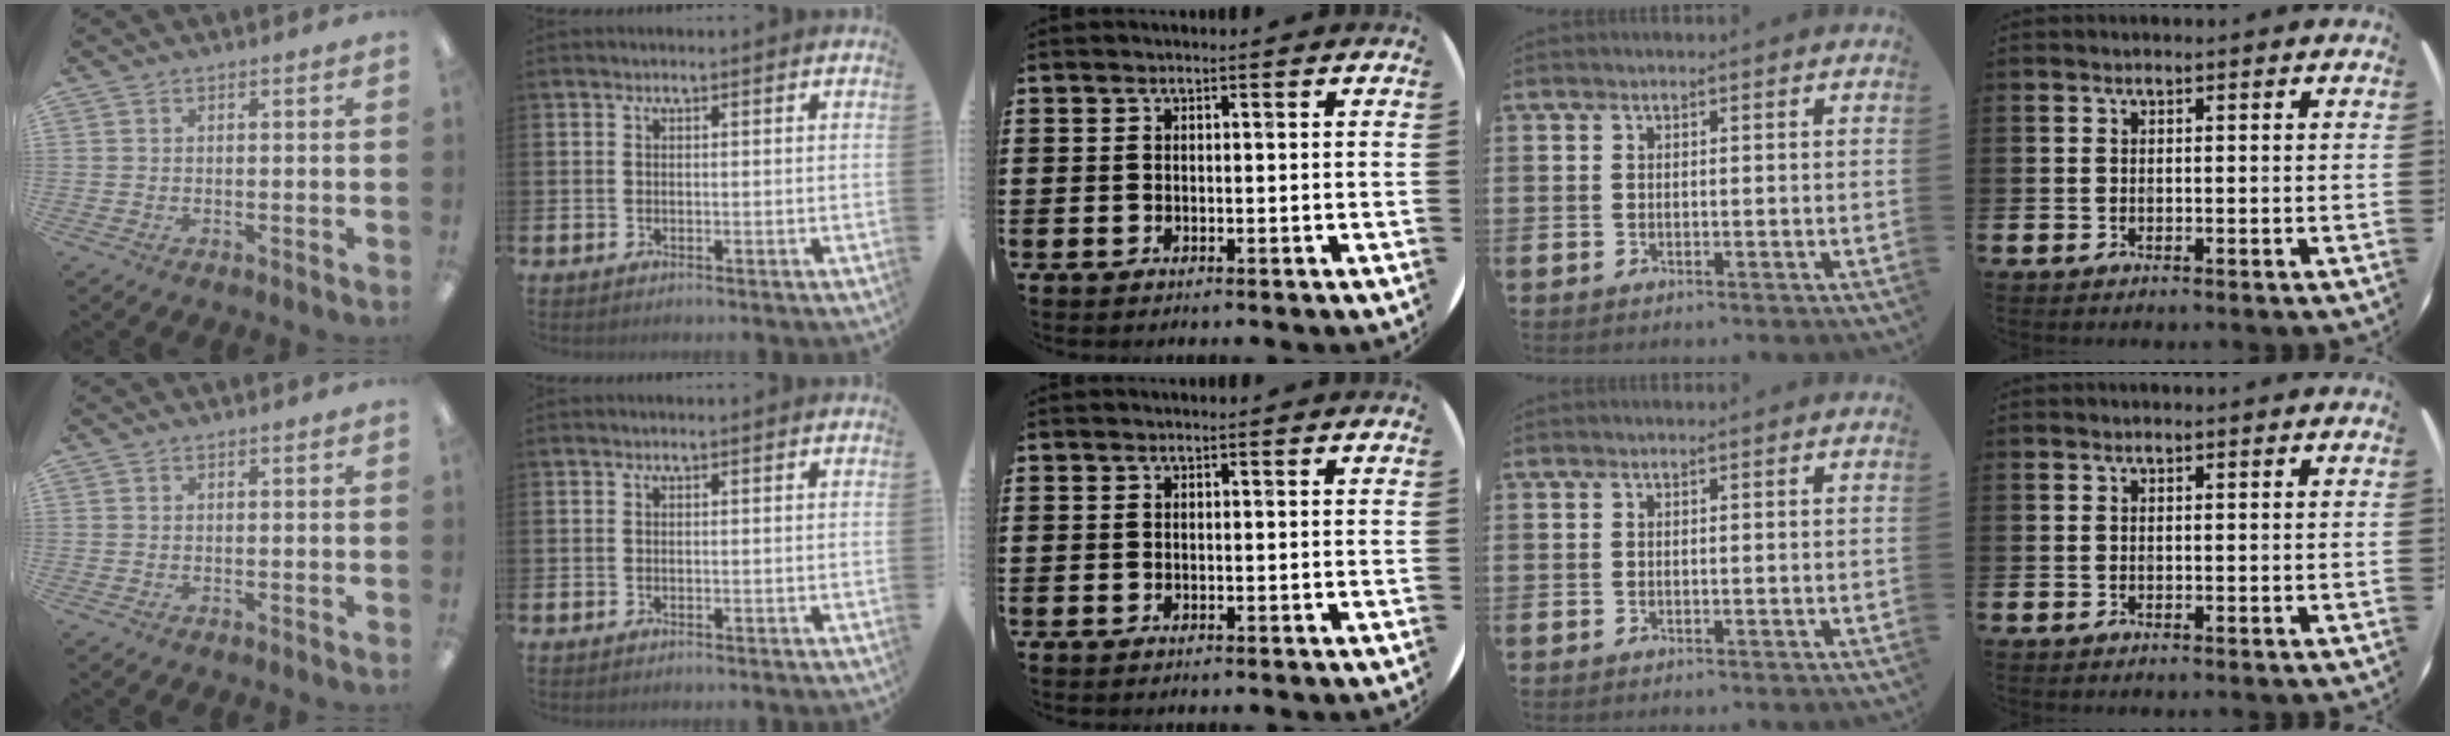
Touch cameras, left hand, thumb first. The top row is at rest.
{}